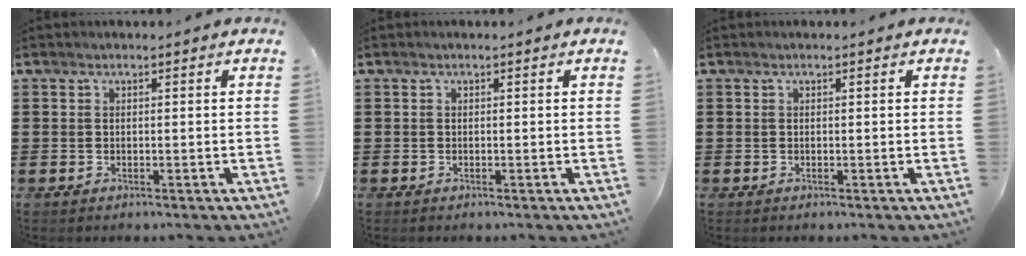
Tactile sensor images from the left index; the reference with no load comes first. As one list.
[{"total": 0.0}, {"total": 0.0}]